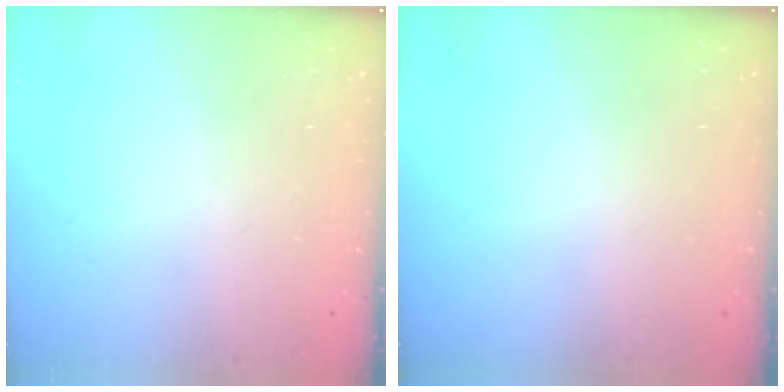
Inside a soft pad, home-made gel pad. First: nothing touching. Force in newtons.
{"total": 0.0}